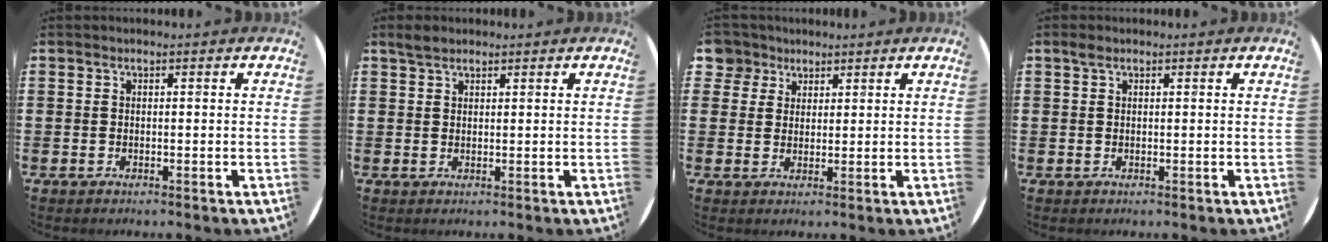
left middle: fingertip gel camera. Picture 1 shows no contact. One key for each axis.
{"total": 1.8, "fx": 1.6, "fy": 0.7, "fz": 0.6, "tx": -0.007, "ty": 0.001, "tz": 0.030}
{"total": 3.9, "fx": 2.8, "fy": 2.7, "fz": 0.1, "tx": -0.002, "ty": 0.002, "tz": 0.052}
{"total": 0.7, "fx": 0.4, "fy": 0.4, "fz": 0.4, "tx": -0.002, "ty": 0.001, "tz": 0.006}